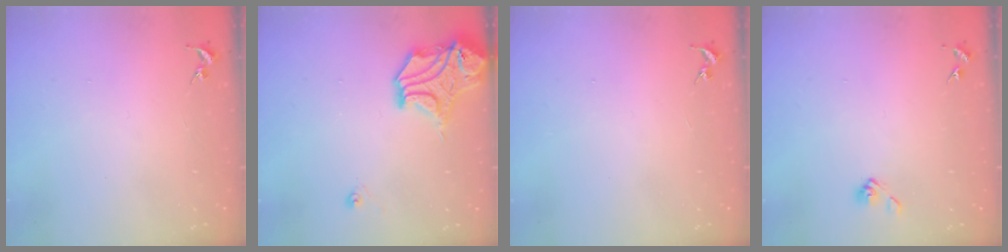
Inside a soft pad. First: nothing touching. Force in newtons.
{"total": 14.3, "press": 14.0, "slide": 2.5}
{"total": 0.0}
{"total": 4.4, "press": 3.8, "slide": 2.2}